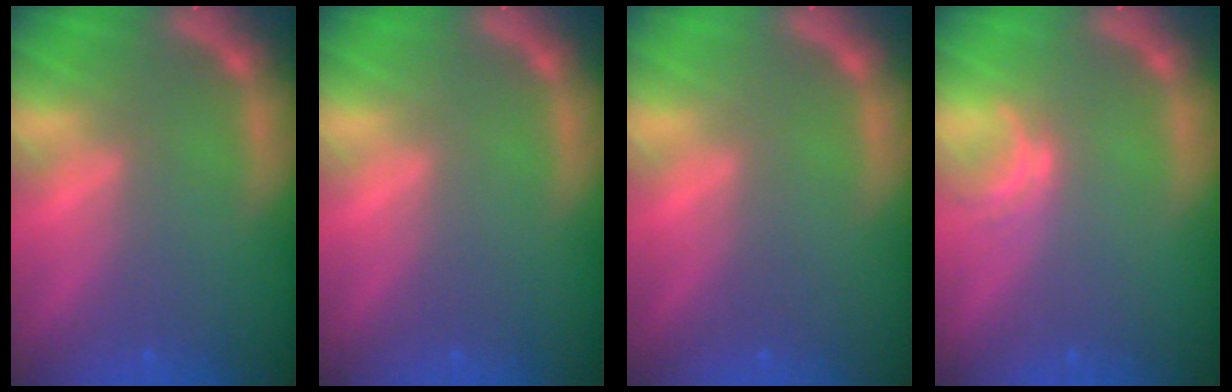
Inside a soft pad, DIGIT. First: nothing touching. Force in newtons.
{"total": 0.0}
{"total": 0.0}
{"total": 1.5}